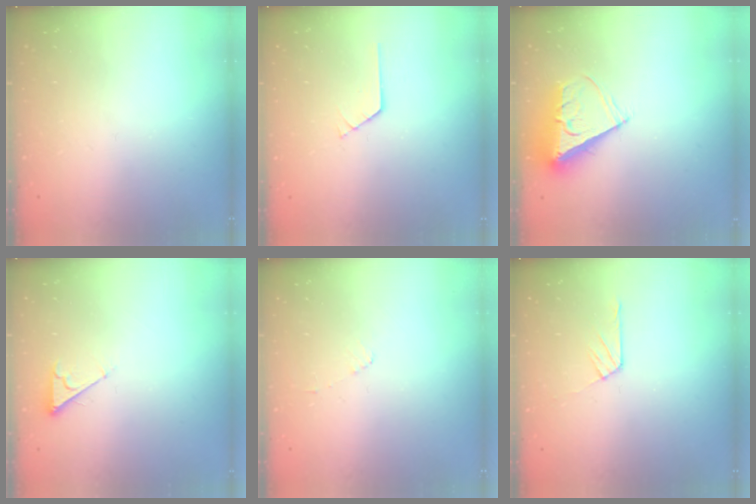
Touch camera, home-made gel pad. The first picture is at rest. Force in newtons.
{"total": 0.7, "press": 0.7, "slide": 0.1}
{"total": 8.6, "press": 8.6, "slide": 0.6}
{"total": 3.9, "press": 3.9, "slide": 0.6}
{"total": 4.0, "press": 3.9, "slide": 0.5}
{"total": 5.5, "press": 5.5, "slide": 1.0}